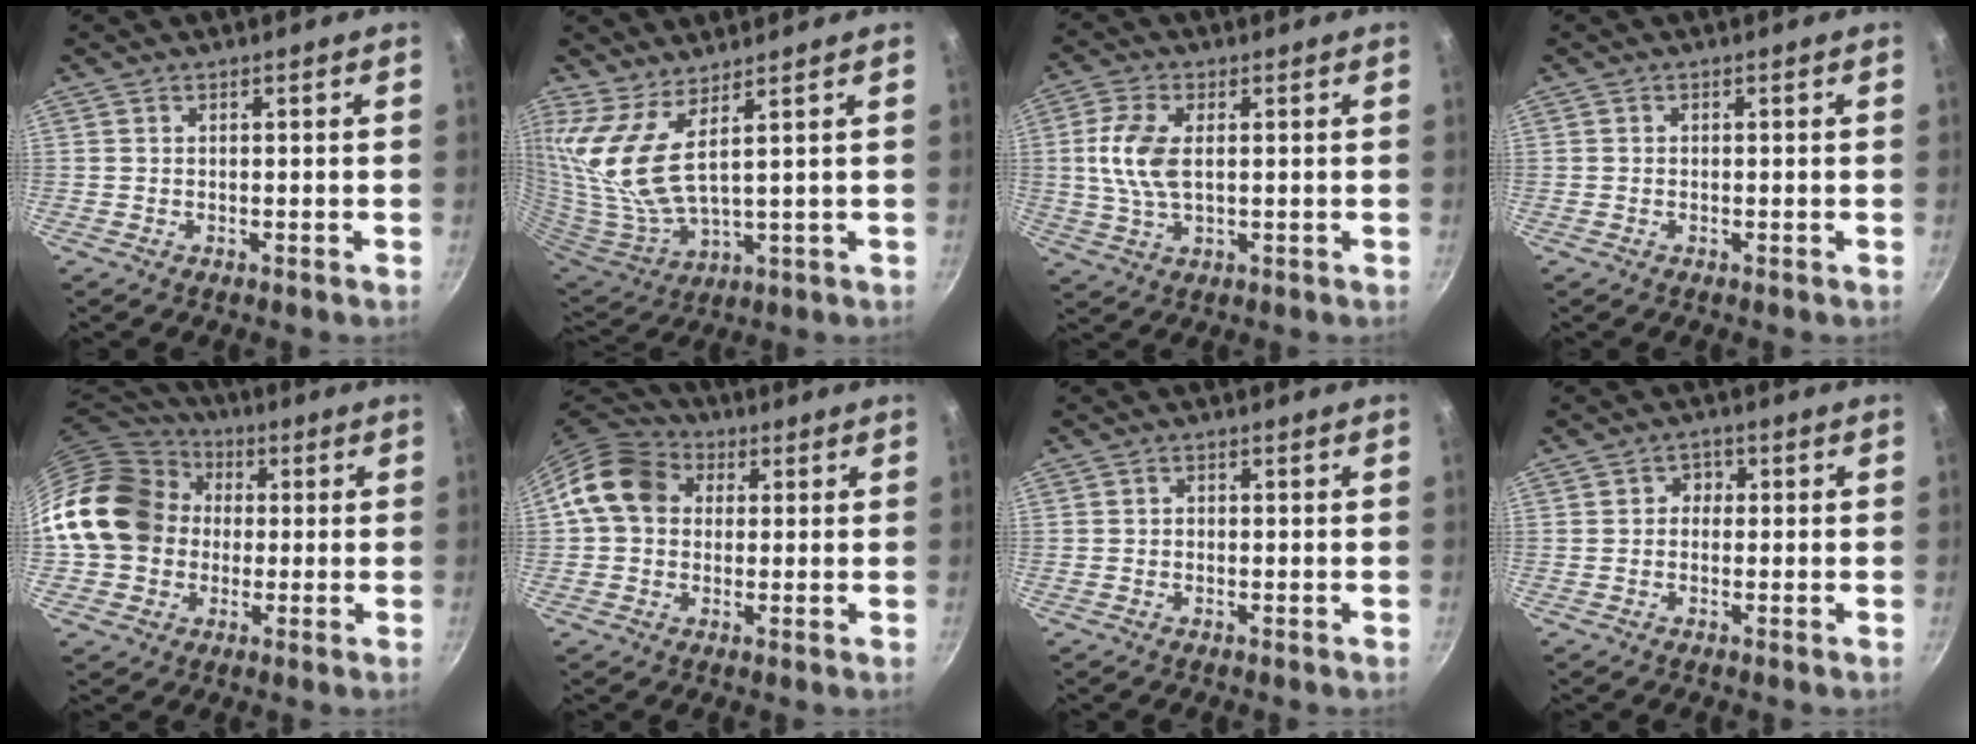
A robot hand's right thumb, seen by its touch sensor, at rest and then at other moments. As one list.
[{"total": 10.2, "force": [6.0, 2.2, 7.9], "torque": [-0.162, -0.060, 0.131]}, {"total": 8.4, "force": [1.0, 4.5, 7.1], "torque": [-0.146, 0.004, 0.016]}, {"total": 0.0}, {"total": 19.3, "force": [0.9, 16.3, 10.3], "torque": [-0.176, 0.048, 0.012]}, {"total": 10.7, "force": [1.8, 8.7, 5.9], "torque": [-0.078, 0.022, 0.013]}, {"total": 0.6, "force": [-0.3, 0.5, 0.3], "torque": [-0.005, 0.004, -0.004]}, {"total": 2.3, "force": [0.0, 2.1, 1.1], "torque": [-0.002, 0.004, -0.006]}]